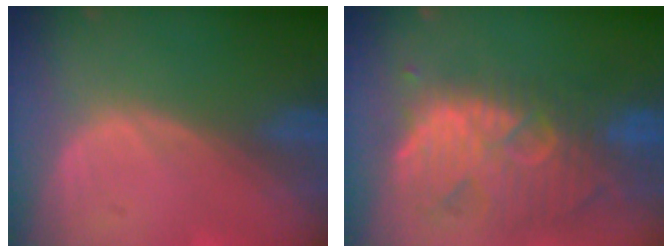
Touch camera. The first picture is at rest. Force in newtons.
{"total": 13.1, "press": 11.4, "slide": 6.4}